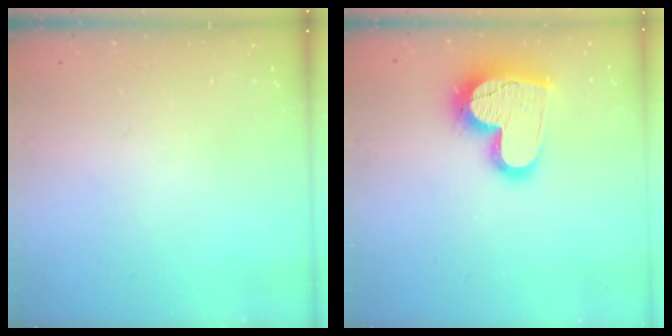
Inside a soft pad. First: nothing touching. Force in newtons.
{"total": 18.6, "press": 18.5, "slide": 1.5}